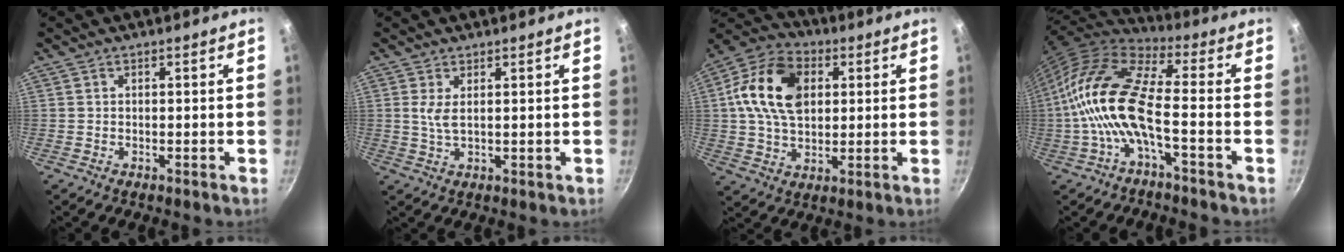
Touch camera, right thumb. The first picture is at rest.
{"total": 3.0, "force": [1.0, 1.0, 2.6], "torque": [-0.055, -0.008, 0.023]}
{"total": 16.5, "force": [3.5, 11.1, 11.7], "torque": [-0.192, 0.010, 0.047]}
{"total": 15.9, "force": [-3.1, 5.8, 14.5], "torque": [-0.291, 0.036, -0.074]}